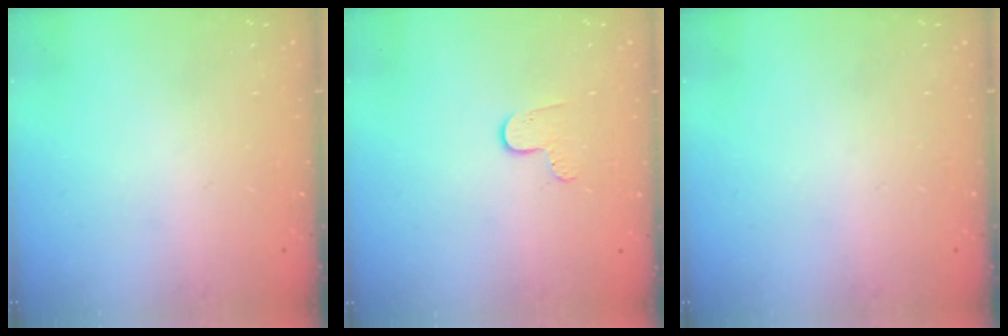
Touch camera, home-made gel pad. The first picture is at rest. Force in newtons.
{"total": 6.0, "press": 6.0, "slide": 0.5}
{"total": 0.0}